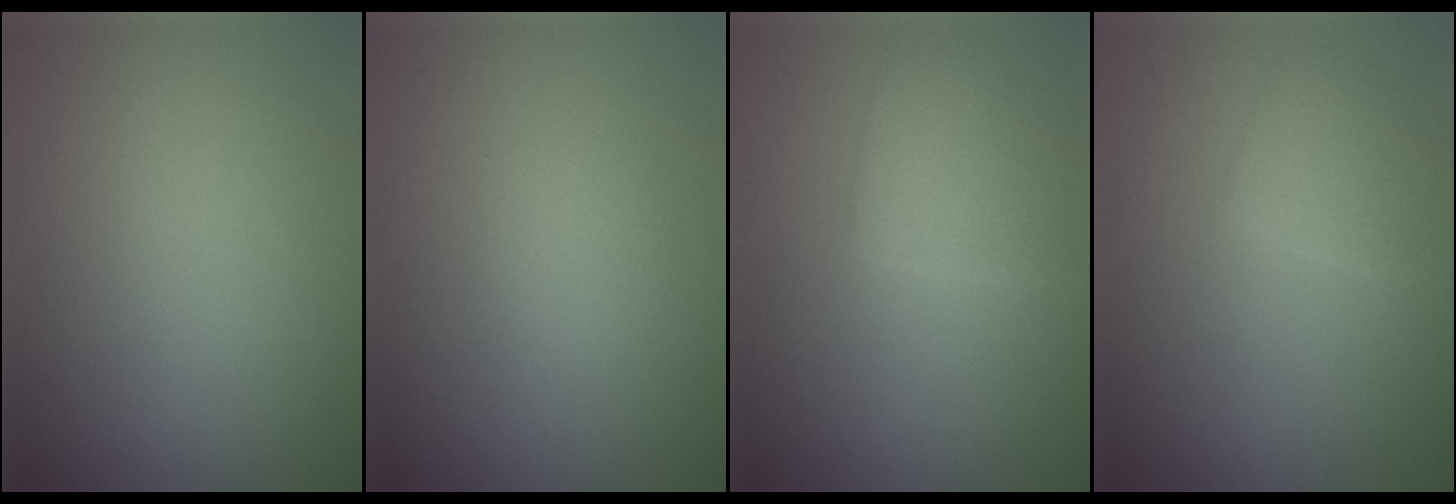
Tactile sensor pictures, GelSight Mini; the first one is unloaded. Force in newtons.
{"total": 1.2, "press": 1.2, "slide": 0.0}
{"total": 3.6, "press": 3.6, "slide": 0.1}
{"total": 2.3, "press": 2.3, "slide": 0.0}